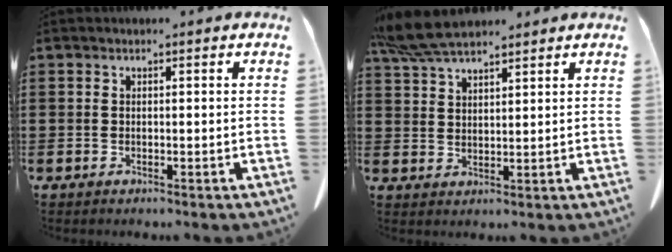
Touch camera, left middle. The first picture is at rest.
{"total": 6.6, "force": [5.7, 1.7, 3.0], "torque": [-0.077, -0.005, 0.109]}